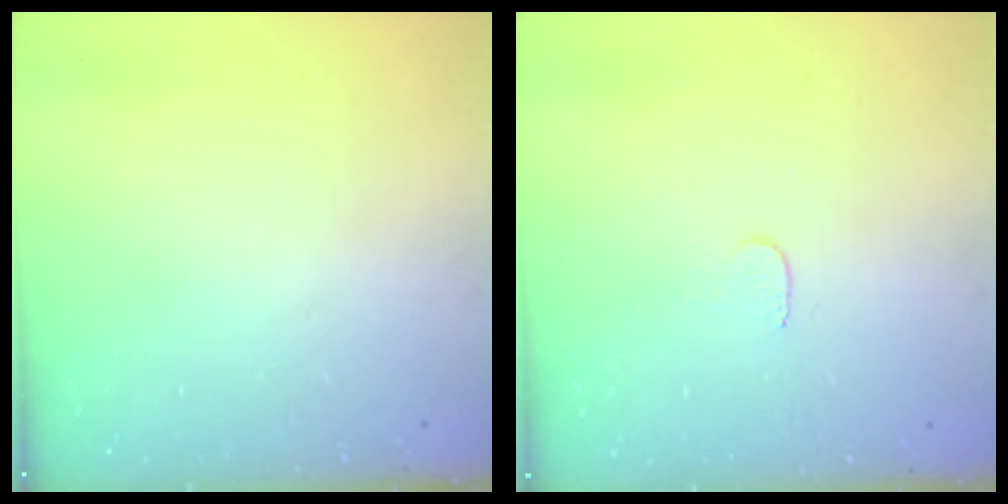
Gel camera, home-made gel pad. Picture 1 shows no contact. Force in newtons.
{"total": 3.4, "press": 3.4, "slide": 0.2}